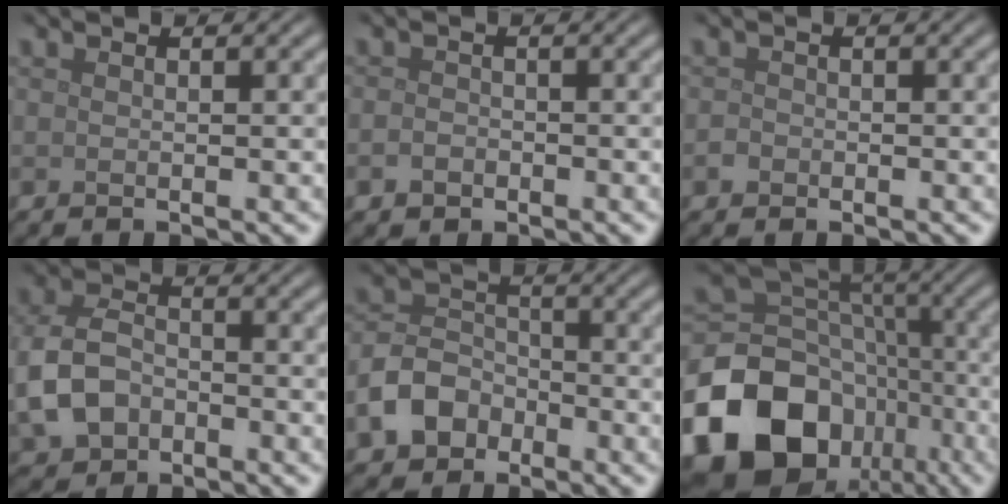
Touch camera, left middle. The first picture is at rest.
{"total": 1.3, "force": [-0.6, 1.0, 0.5], "torque": [-0.008, -0.001, -0.015]}
{"total": 0.8, "force": [-0.4, 0.7, 0.2], "torque": [-0.001, -0.001, -0.010]}
{"total": 5.5, "force": [-1.9, 4.0, 3.3], "torque": [-0.080, 0.000, -0.042]}
{"total": 5.3, "force": [-2.7, 4.0, 2.3], "torque": [-0.043, 0.002, -0.059]}
{"total": 16.8, "force": [-7.6, 12.6, 8.0], "torque": [-0.188, -0.019, -0.130]}